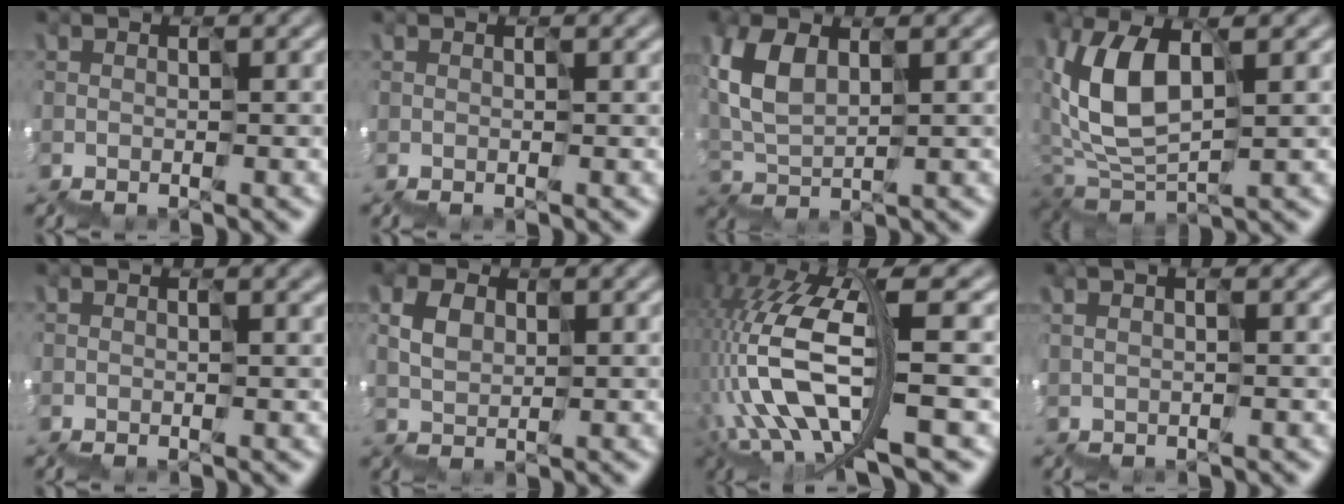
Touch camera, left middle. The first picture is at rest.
{"total": 0.5, "force": [0.2, 0.2, 0.4], "torque": [-0.005, 0.004, 0.001]}
{"total": 4.0, "force": [2.3, 2.0, 2.6], "torque": [-0.094, 0.023, 0.042]}
{"total": 5.7, "force": [2.3, 3.3, 4.1], "torque": [-0.115, 0.021, 0.041]}
{"total": 1.8, "force": [0.4, 0.9, 1.5], "torque": [-0.007, 0.010, 0.001]}
{"total": 1.4, "force": [1.1, 0.3, -0.8], "torque": [-0.010, 0.019, 0.021]}
{"total": 10.3, "force": [-2.3, 3.0, 9.5], "torque": [-0.230, 0.020, -0.032]}
{"total": 1.0, "force": [0.8, 0.2, 0.6], "torque": [-0.008, 0.018, 0.016]}